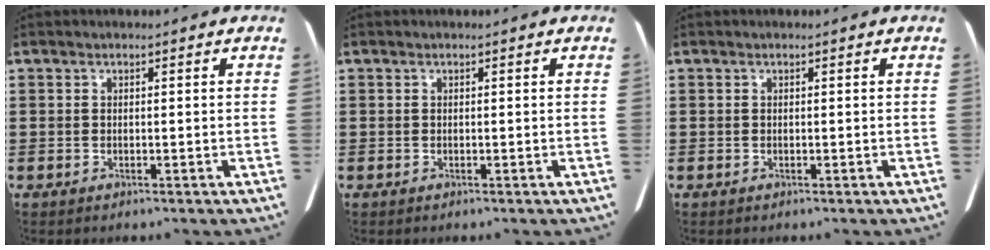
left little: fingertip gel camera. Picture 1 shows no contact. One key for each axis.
{"total": 0.0}
{"total": 0.0}